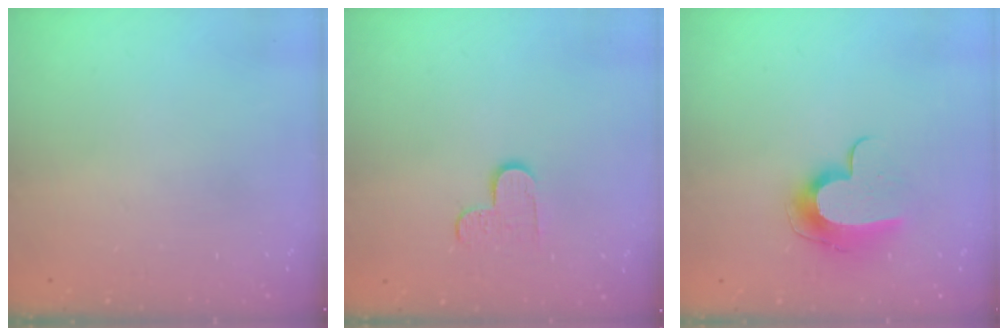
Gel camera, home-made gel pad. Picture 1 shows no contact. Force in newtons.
{"total": 5.3, "press": 5.3, "slide": 0.3}
{"total": 10.2, "press": 10.2, "slide": 0.1}